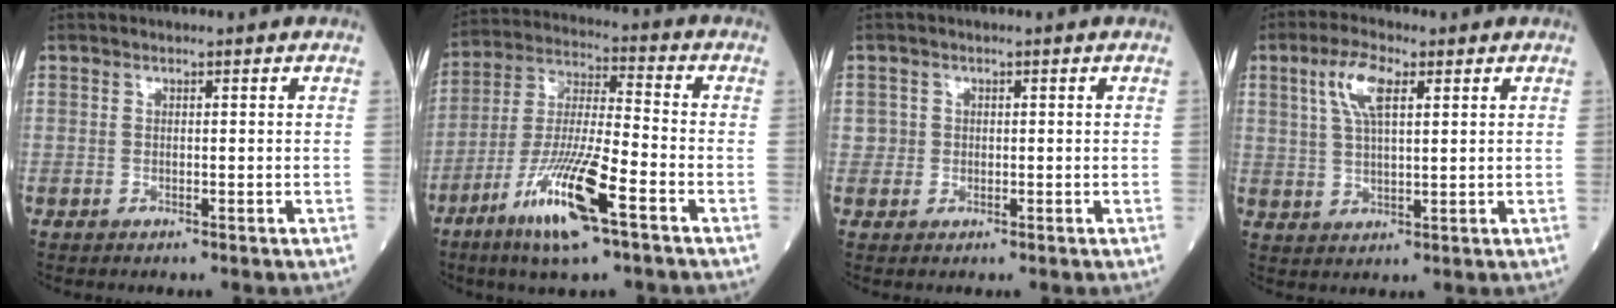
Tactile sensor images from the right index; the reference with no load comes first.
{"total": 14.5, "force": [-7.4, 1.3, 12.3], "torque": [-0.248, -0.022, -0.137]}
{"total": 1.6, "force": [0.2, 1.5, 0.0], "torque": [0.009, 0.004, -0.001]}
{"total": 6.6, "force": [2.8, 1.9, 5.6], "torque": [-0.118, 0.011, 0.056]}